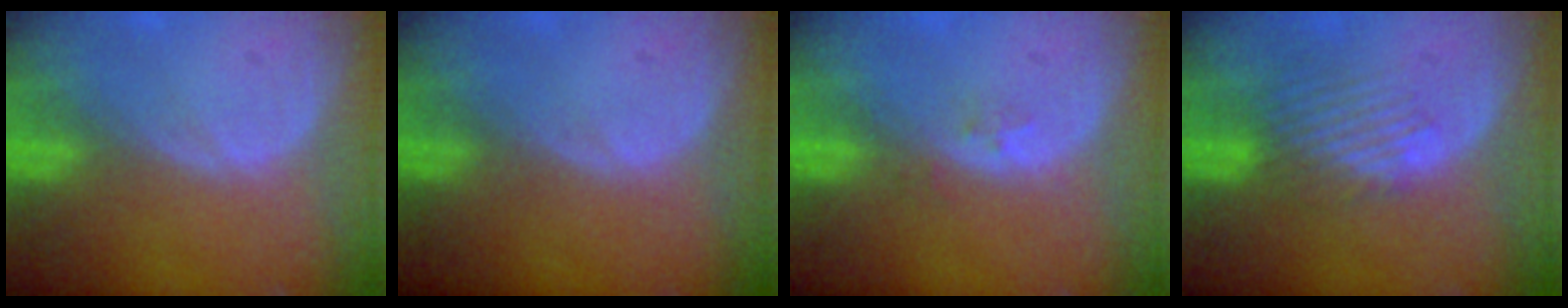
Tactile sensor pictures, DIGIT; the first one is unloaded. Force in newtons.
{"total": 0.0}
{"total": 1.6, "press": 1.2, "slide": 1.0}
{"total": 4.5, "press": 4.1, "slide": 1.9}